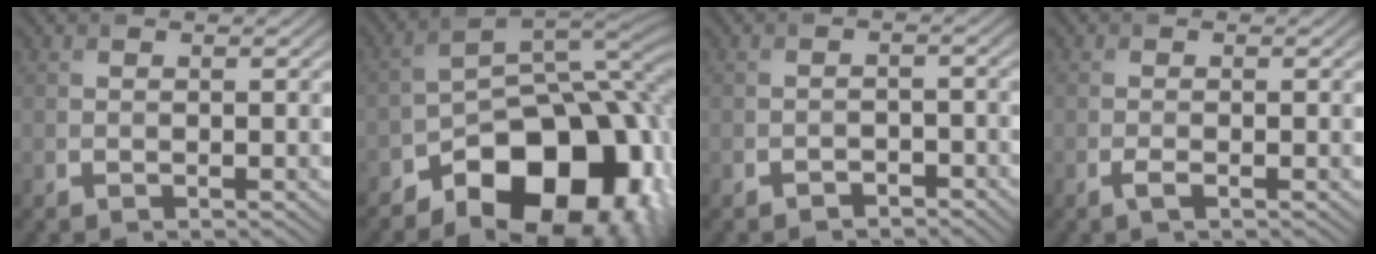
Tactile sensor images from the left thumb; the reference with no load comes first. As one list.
[{"total": 17.9, "force": [-8.3, 10.2, 12.1], "torque": [-0.152, -0.027, -0.114]}, {"total": 1.5, "force": [-1.3, 0.6, 0.2], "torque": [-0.001, 0.003, -0.020]}, {"total": 0.9, "force": [-0.5, 0.2, 0.7], "torque": [-0.016, 0.002, -0.011]}]